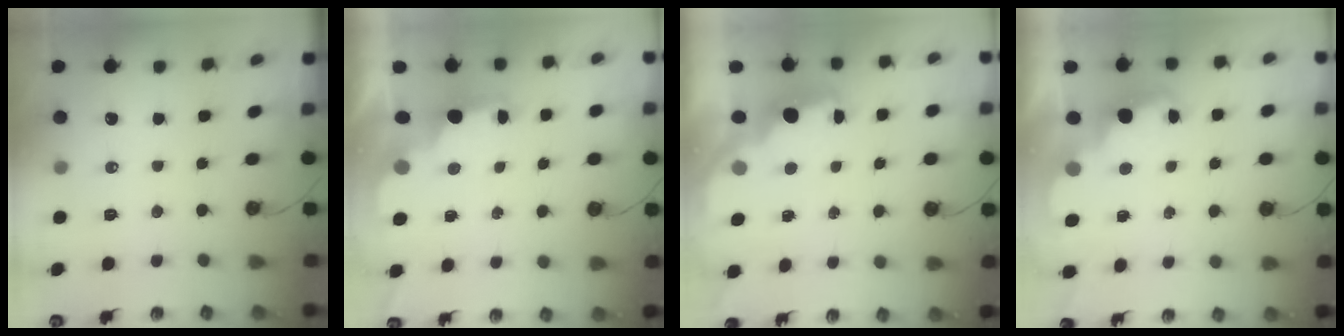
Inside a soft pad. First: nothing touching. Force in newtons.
{"total": 2.5, "press": 2.4, "slide": 0.8}
{"total": 2.3, "press": 2.2, "slide": 0.7}
{"total": 2.5, "press": 2.5, "slide": 0.5}